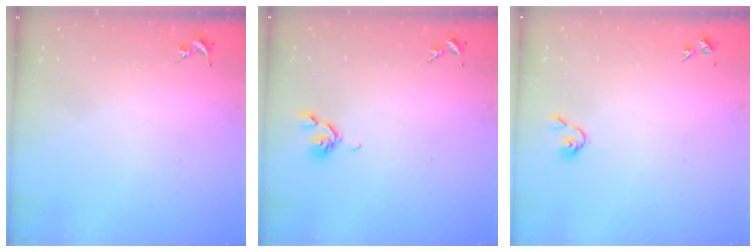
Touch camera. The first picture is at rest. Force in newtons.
{"total": 6.7, "press": 6.6, "slide": 1.5}
{"total": 3.7, "press": 3.6, "slide": 0.6}